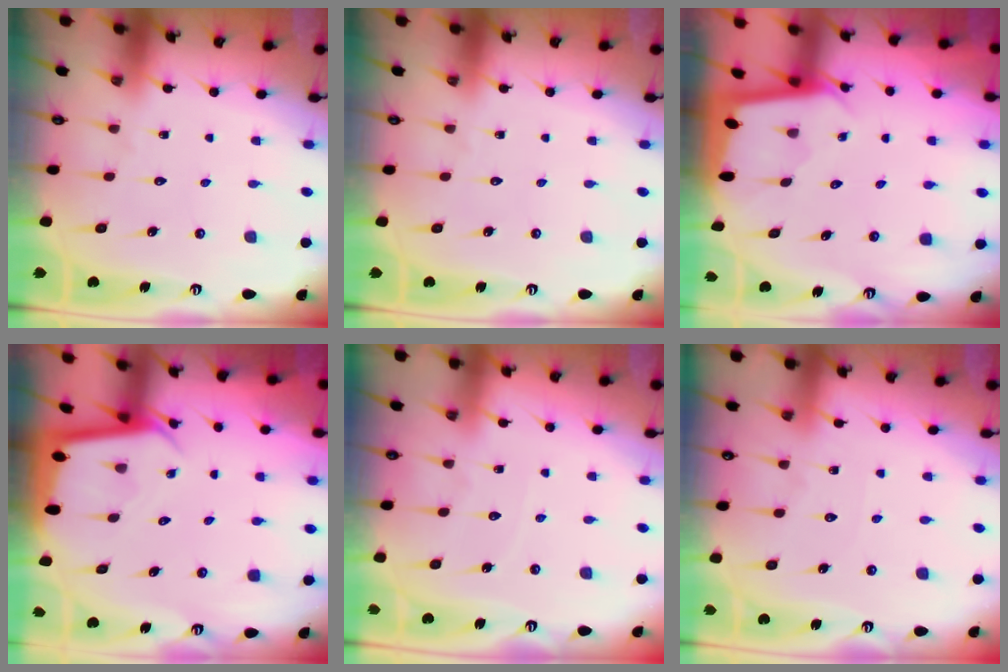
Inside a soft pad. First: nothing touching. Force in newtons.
{"total": 0.0}
{"total": 1.8, "press": 1.8, "slide": 0.1}
{"total": 2.7, "press": 2.7, "slide": 0.1}
{"total": 2.6, "press": 2.6, "slide": 0.4}
{"total": 2.4, "press": 2.4, "slide": 0.4}